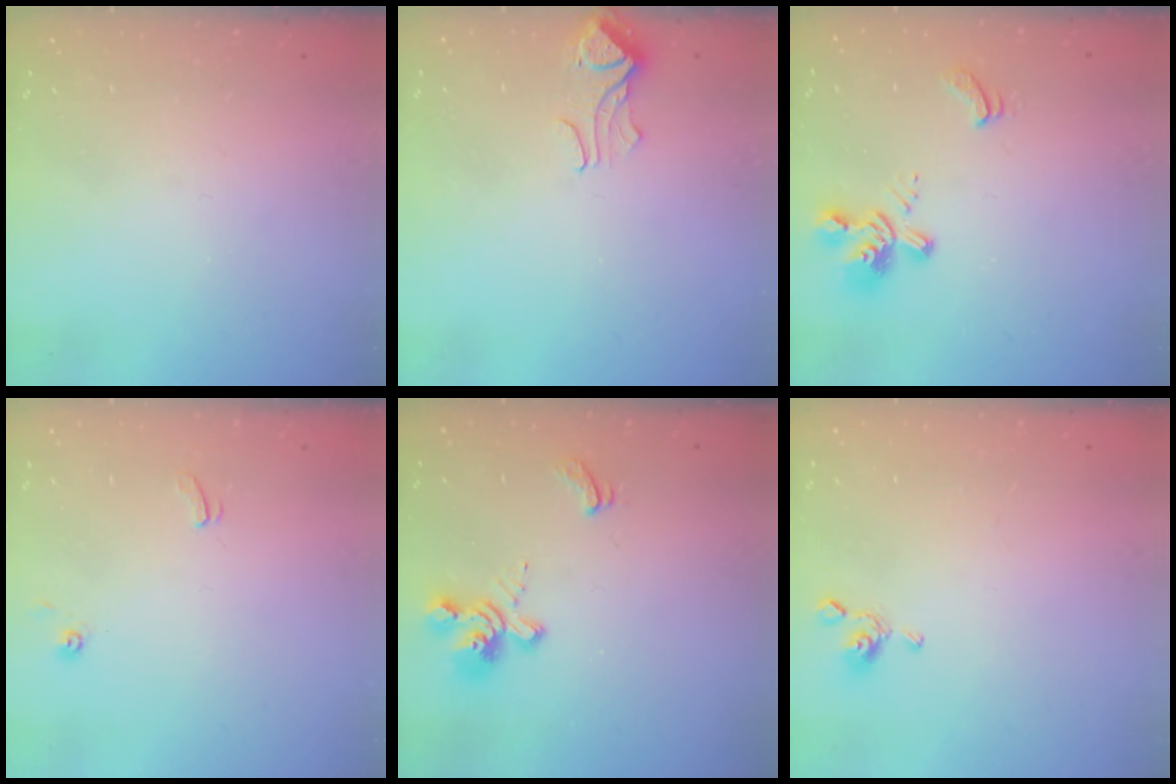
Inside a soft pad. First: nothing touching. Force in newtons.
{"total": 1.8, "press": 1.7, "slide": 0.7}
{"total": 3.5, "press": 3.2, "slide": 1.5}
{"total": 0.6, "press": 0.6, "slide": 0.3}
{"total": 1.9, "press": 1.1, "slide": 1.5}
{"total": 4.3, "press": 4.3, "slide": 0.5}